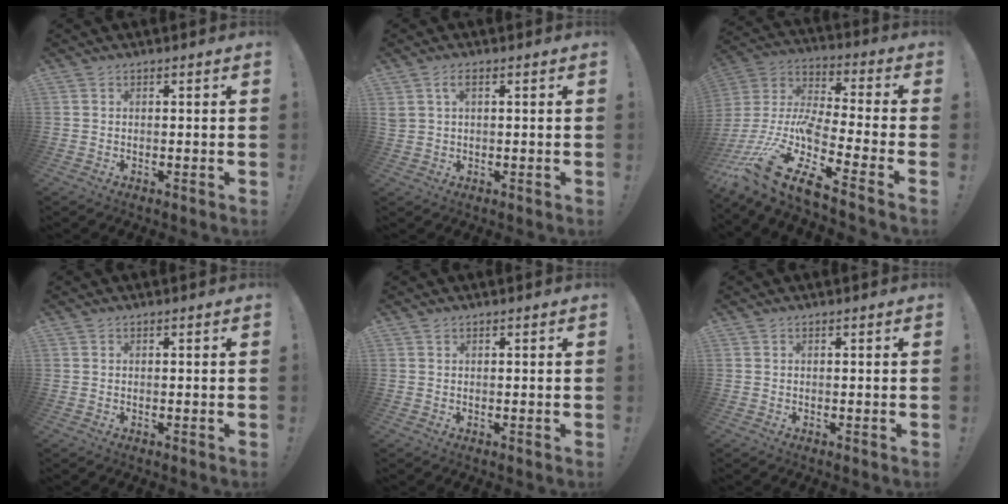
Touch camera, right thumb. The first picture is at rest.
{"total": 3.3, "force": [1.2, 1.7, 2.5], "torque": [-0.048, 0.004, 0.022]}
{"total": 16.3, "force": [-9.9, 5.5, 11.7], "torque": [-0.235, 0.019, -0.163]}
{"total": 0.0}
{"total": 0.5, "force": [0.4, 0.3, 0.1], "torque": [-0.003, 0.000, 0.008]}
{"total": 0.0}